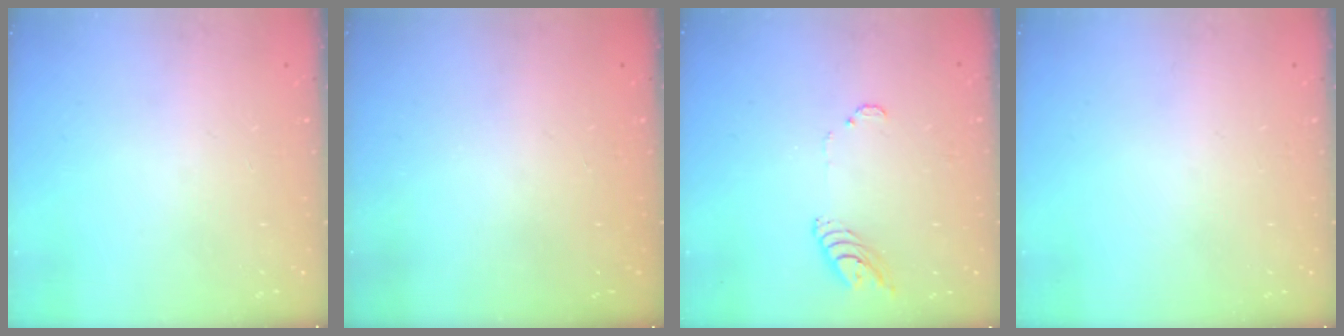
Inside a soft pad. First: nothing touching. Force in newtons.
{"total": 0.0}
{"total": 7.7, "press": 7.7, "slide": 0.8}
{"total": 0.0}